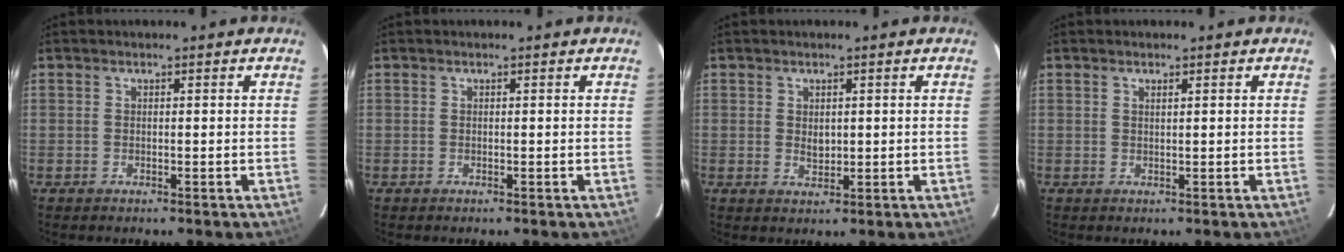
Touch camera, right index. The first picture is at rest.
{"total": 0.0}
{"total": 2.2, "force": [0.3, 1.6, 1.4], "torque": [-0.020, -0.002, 0.008]}
{"total": 0.7, "force": [0.5, 0.1, 0.5], "torque": [-0.008, 0.002, 0.009]}